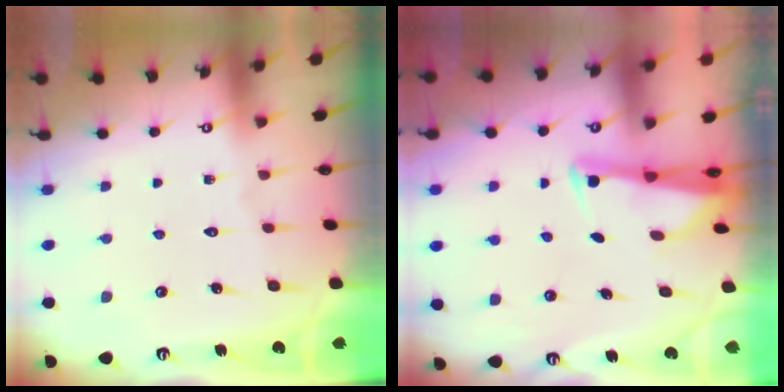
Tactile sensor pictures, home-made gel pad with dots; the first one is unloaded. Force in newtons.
{"total": 2.6, "press": 2.5, "slide": 0.6}